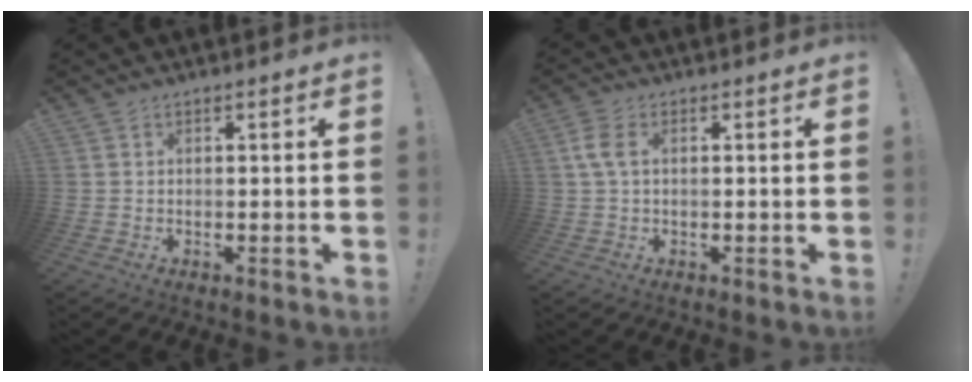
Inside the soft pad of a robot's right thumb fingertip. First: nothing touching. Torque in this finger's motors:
{"motor_torque": [0.03, 0.20, 0.27, -0.04, 0.09]}